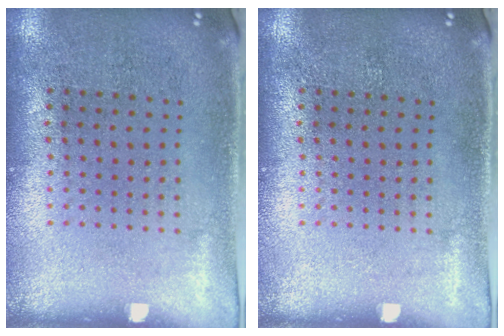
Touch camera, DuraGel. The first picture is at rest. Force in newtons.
{"total": 0.0}